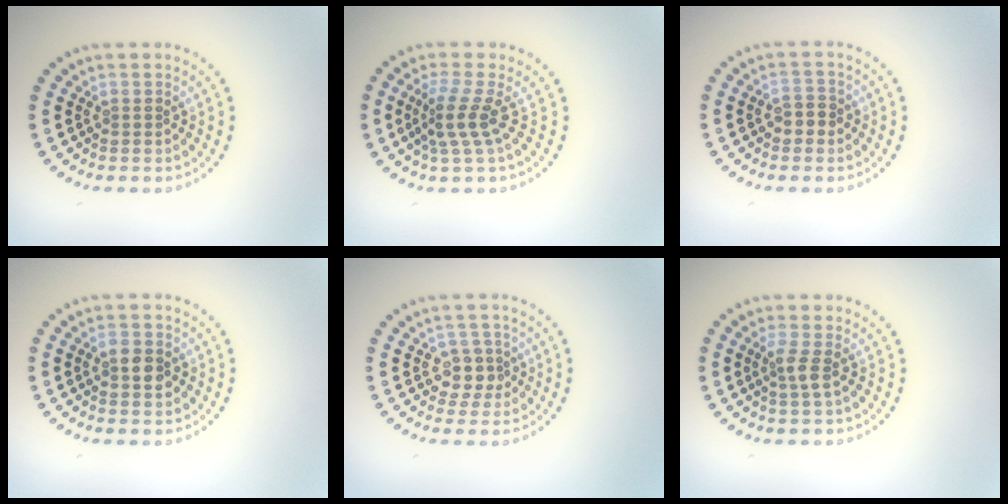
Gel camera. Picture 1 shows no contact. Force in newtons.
{"total": 2.9, "press": 2.0, "slide": 2.1}
{"total": 1.8, "press": 1.8, "slide": 0.2}
{"total": 2.4, "press": 2.4, "slide": 0.1}
{"total": 2.5, "press": 2.2, "slide": 1.1}
{"total": 1.7, "press": 1.4, "slide": 1.0}